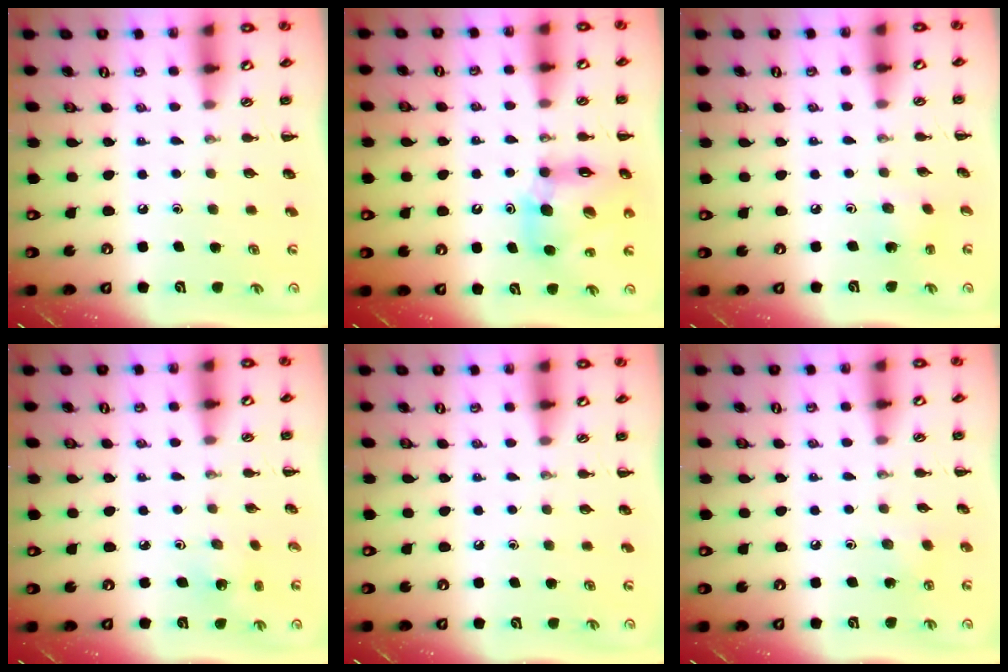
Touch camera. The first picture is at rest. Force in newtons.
{"total": 13.3, "press": 12.8, "slide": 3.6}
{"total": 1.8, "press": 1.6, "slide": 0.6}
{"total": 1.5, "press": 1.4, "slide": 0.5}
{"total": 0.0}
{"total": 2.4, "press": 2.3, "slide": 0.6}